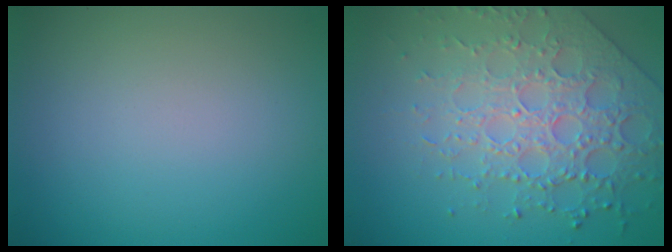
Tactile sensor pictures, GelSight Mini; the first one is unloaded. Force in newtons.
{"total": 5.7, "press": 5.0, "slide": 2.8}